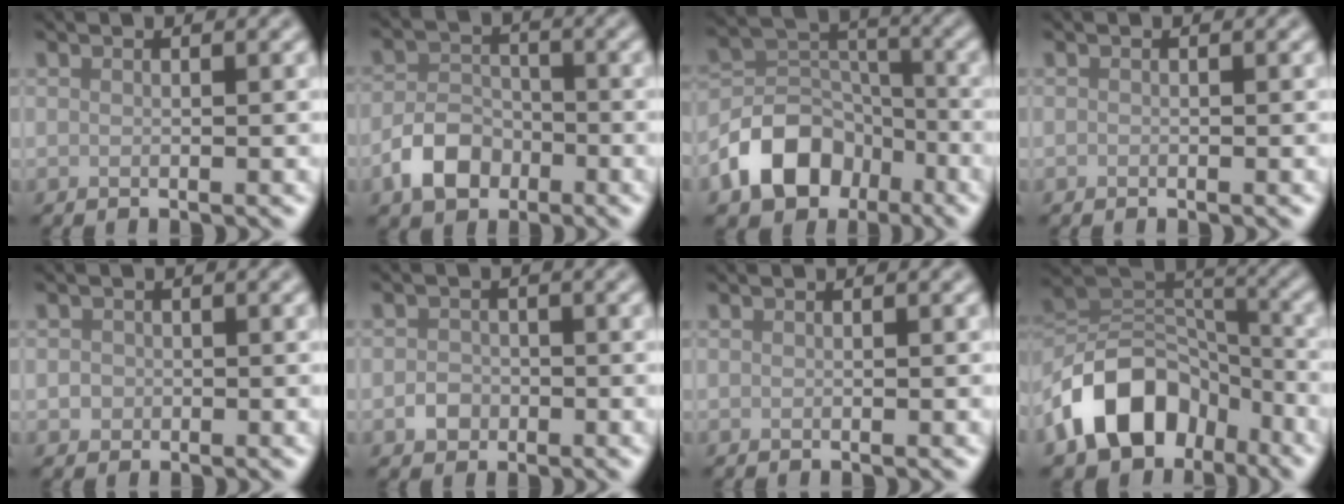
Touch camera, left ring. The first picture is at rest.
{"total": 4.2, "force": [-2.2, 2.8, 2.2], "torque": [-0.039, 0.002, -0.047]}
{"total": 8.0, "force": [-4.4, 5.6, 3.7], "torque": [-0.061, -0.002, -0.087]}
{"total": 0.0}
{"total": 1.0, "force": [-0.1, 1.0, 0.2], "torque": [0.004, -0.003, -0.005]}
{"total": 1.7, "force": [-0.6, 1.5, 0.6], "torque": [-0.002, 0.000, -0.016]}
{"total": 0.0}
{"total": 10.9, "force": [-6.0, 7.2, 5.5], "torque": [-0.092, 0.008, -0.123]}